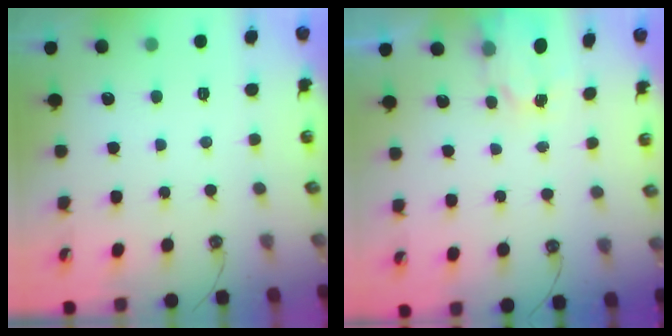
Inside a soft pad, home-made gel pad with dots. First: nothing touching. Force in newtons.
{"total": 2.3, "press": 2.3, "slide": 0.2}